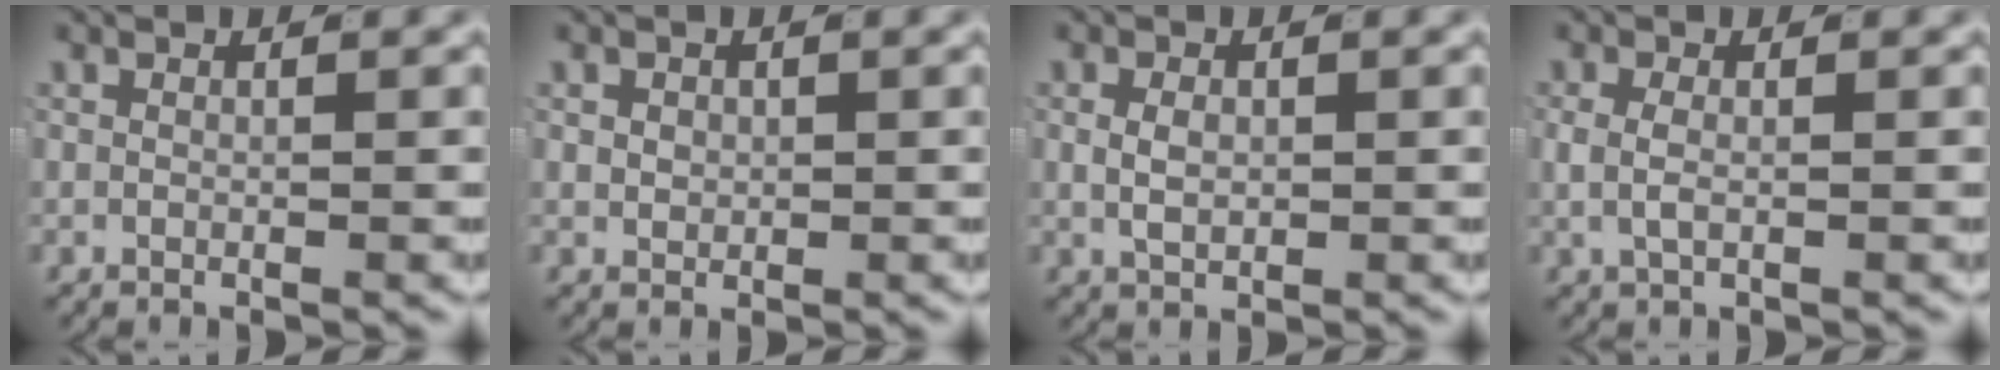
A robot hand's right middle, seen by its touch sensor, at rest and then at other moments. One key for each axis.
{"total": 1.0, "fx": 0.3, "fy": 0.8, "fz": 0.6, "tx": -0.012, "ty": -0.005, "tz": 0.013}
{"total": 1.8, "fx": 0.0, "fy": 1.1, "fz": 1.4, "tx": -0.027, "ty": -0.006, "tz": 0.009}
{"total": 1.9, "fx": 0.1, "fy": 0.9, "fz": 1.7, "tx": -0.039, "ty": -0.005, "tz": 0.005}